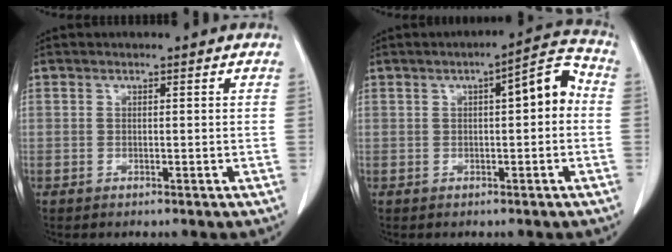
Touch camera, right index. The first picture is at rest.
{"total": 6.4, "force": [0.6, 1.5, 6.2], "torque": [-0.081, 0.027, 0.003]}